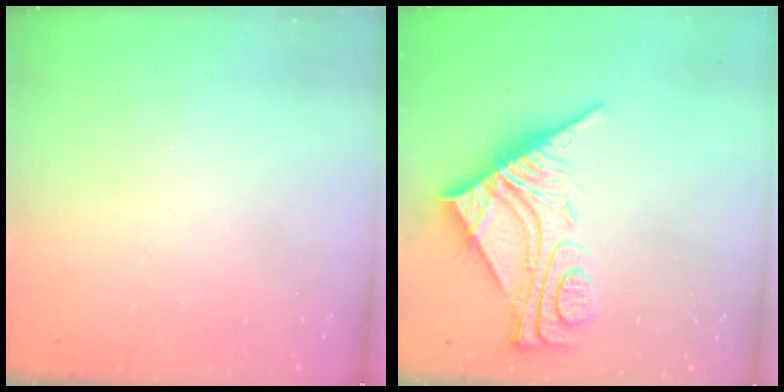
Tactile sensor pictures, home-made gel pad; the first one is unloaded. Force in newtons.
{"total": 11.3, "press": 11.2, "slide": 1.4}